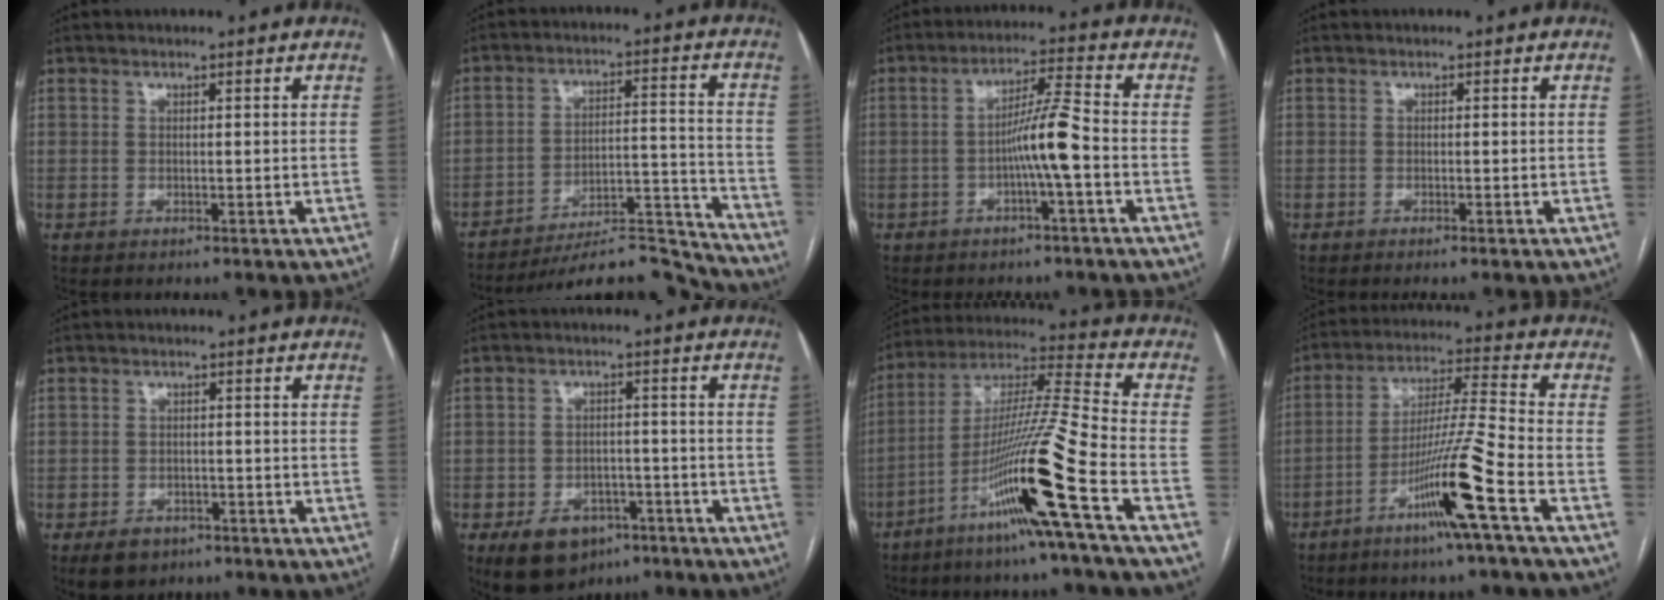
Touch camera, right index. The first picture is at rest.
{"total": 15.2, "force": [-14.9, 1.1, 2.5], "torque": [-0.018, 0.045, -0.225]}
{"total": 6.6, "force": [-1.9, -0.6, 6.3], "torque": [-0.117, 0.013, -0.031]}
{"total": 0.8, "force": [-0.6, -0.2, 0.5], "torque": [-0.011, 0.001, -0.008]}
{"total": 4.3, "force": [-2.6, 3.1, 1.3], "torque": [-0.022, 0.003, -0.033]}
{"total": 8.7, "force": [-5.1, 5.9, 3.8], "torque": [-0.065, 0.008, -0.067]}
{"total": 17.4, "force": [-8.1, -2.4, 15.1], "torque": [-0.296, -0.019, -0.151]}
{"total": 12.1, "force": [-6.1, -2.0, 10.3], "torque": [-0.196, -0.010, -0.114]}